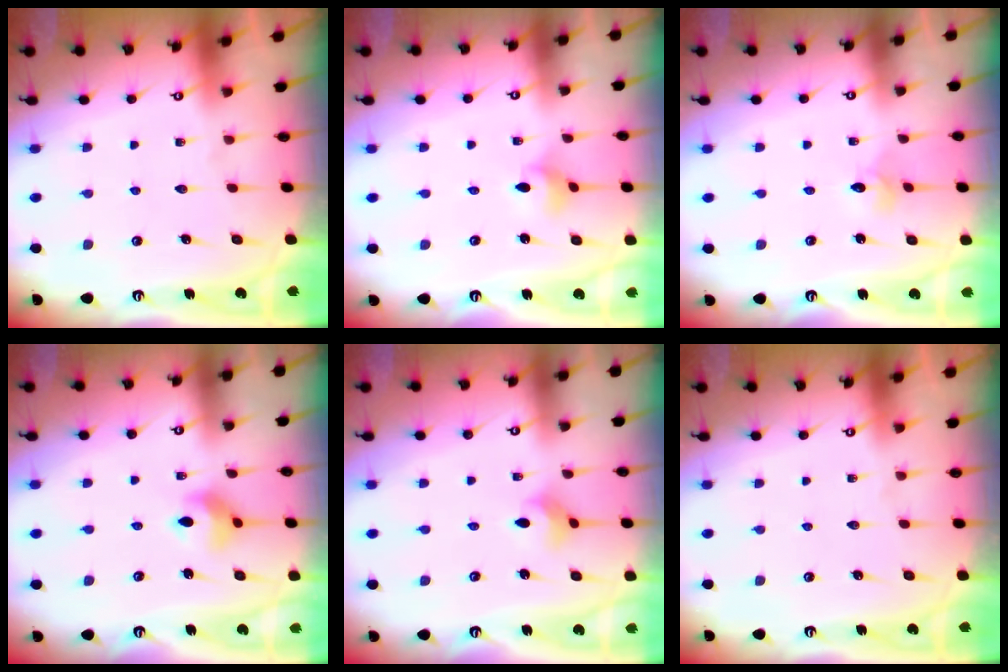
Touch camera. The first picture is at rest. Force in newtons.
{"total": 3.0, "press": 2.9, "slide": 0.6}
{"total": 2.4, "press": 2.4, "slide": 0.2}
{"total": 7.8, "press": 7.6, "slide": 1.7}
{"total": 3.8, "press": 3.8, "slide": 0.1}
{"total": 0.0}